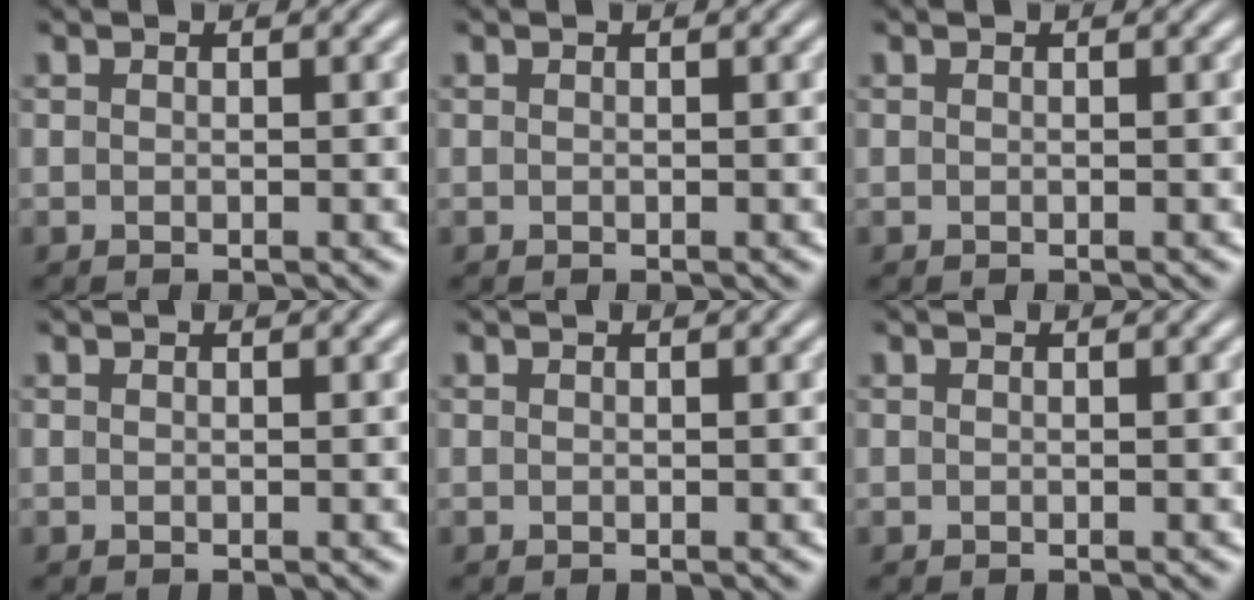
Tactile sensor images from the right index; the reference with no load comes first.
{"total": 0.0}
{"total": 0.0}
{"total": 0.0}
{"total": 0.0}
{"total": 0.0}